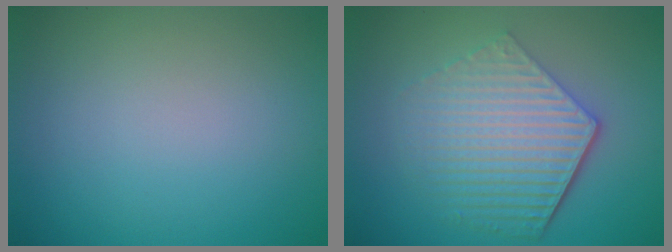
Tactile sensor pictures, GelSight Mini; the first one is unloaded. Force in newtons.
{"total": 6.3, "press": 4.5, "slide": 4.4}